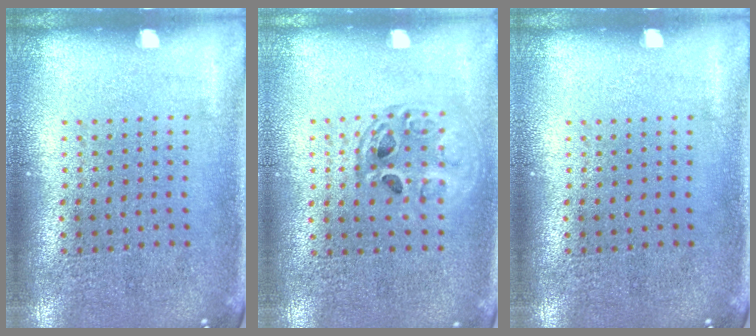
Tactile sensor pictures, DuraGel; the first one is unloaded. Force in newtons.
{"total": 1.5, "press": 1.3, "slide": 0.7}
{"total": 0.0}